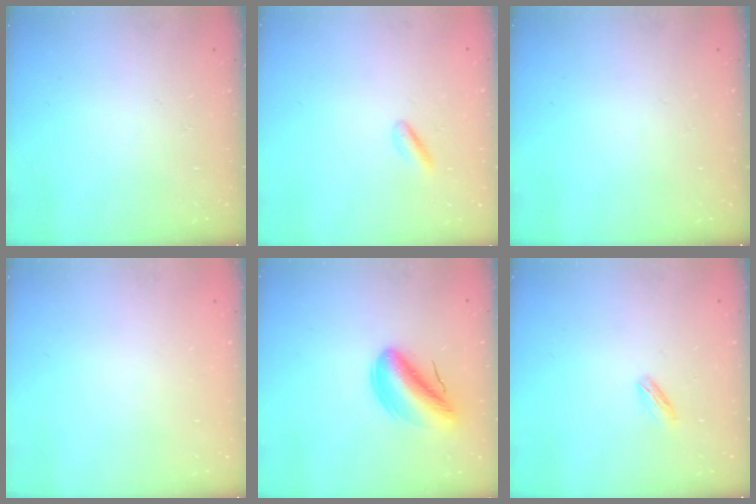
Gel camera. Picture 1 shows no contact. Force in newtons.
{"total": 1.8, "press": 1.7, "slide": 0.4}
{"total": 0.0}
{"total": 2.2, "press": 2.2, "slide": 0.1}
{"total": 11.8, "press": 11.2, "slide": 3.4}
{"total": 2.6, "press": 2.5, "slide": 0.7}